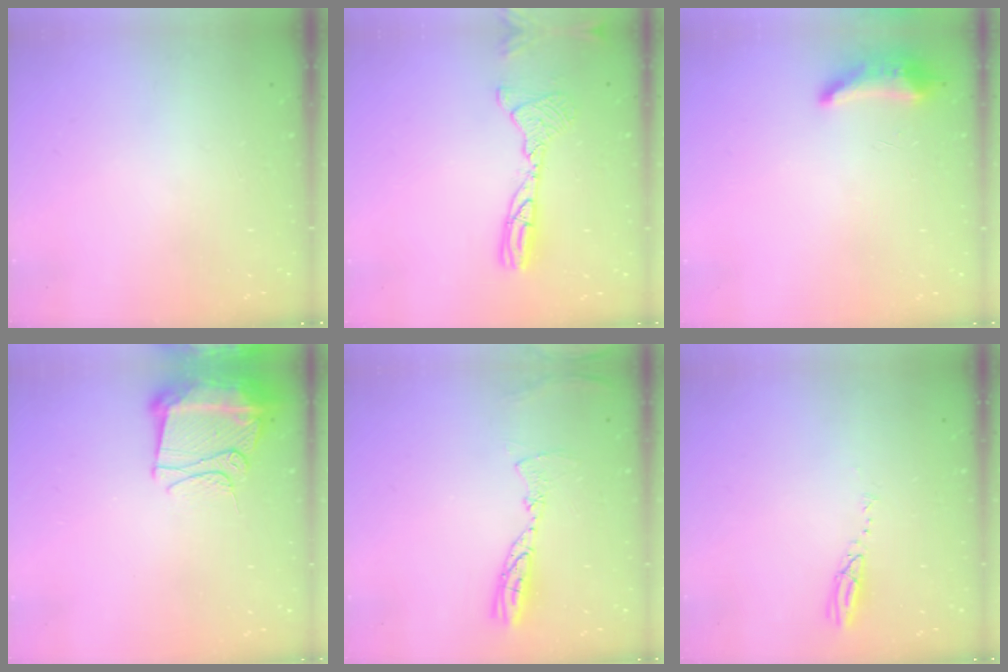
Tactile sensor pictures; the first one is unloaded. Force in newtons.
{"total": 11.9, "press": 11.6, "slide": 2.5}
{"total": 8.3, "press": 8.1, "slide": 1.8}
{"total": 13.1, "press": 13.1, "slide": 1.4}
{"total": 9.3, "press": 9.3, "slide": 0.9}
{"total": 3.7, "press": 3.7, "slide": 0.1}